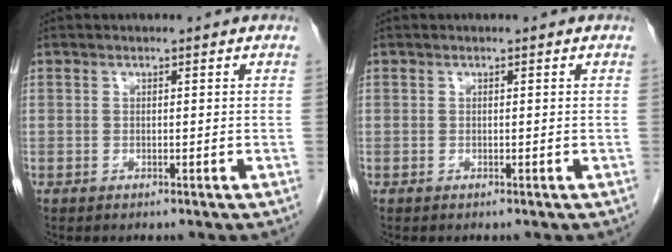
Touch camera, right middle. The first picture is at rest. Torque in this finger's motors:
{"motor_torque": [0.00, 0.01, 0.02, 0.00]}